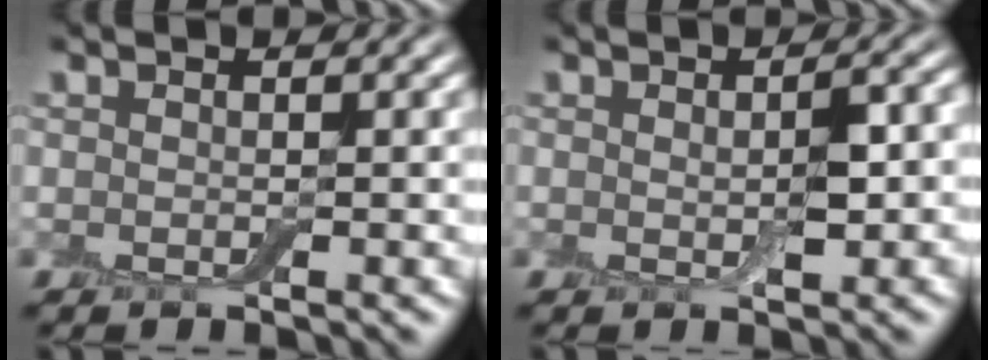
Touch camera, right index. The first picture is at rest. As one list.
[{"total": 2.6, "force": [0.0, 0.8, 2.5], "torque": [-0.045, -0.003, 0.000]}]